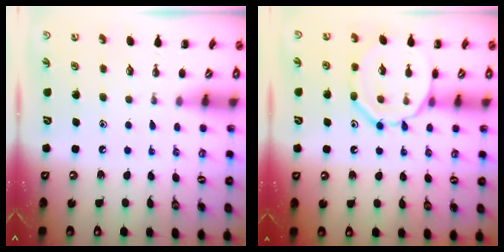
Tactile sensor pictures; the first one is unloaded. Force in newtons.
{"total": 12.6, "press": 12.6, "slide": 0.5}